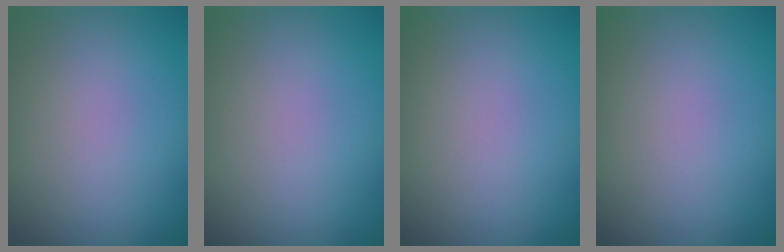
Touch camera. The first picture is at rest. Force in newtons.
{"total": 0.0}
{"total": 0.0}
{"total": 0.0}